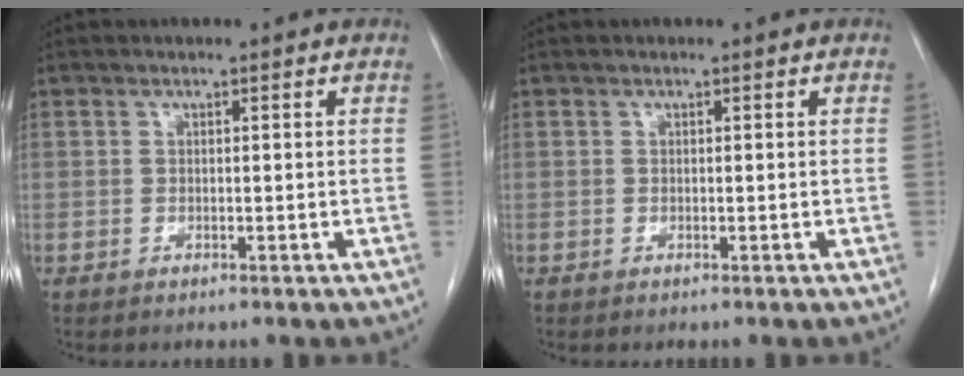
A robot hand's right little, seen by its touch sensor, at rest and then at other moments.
{"total": 0.0}